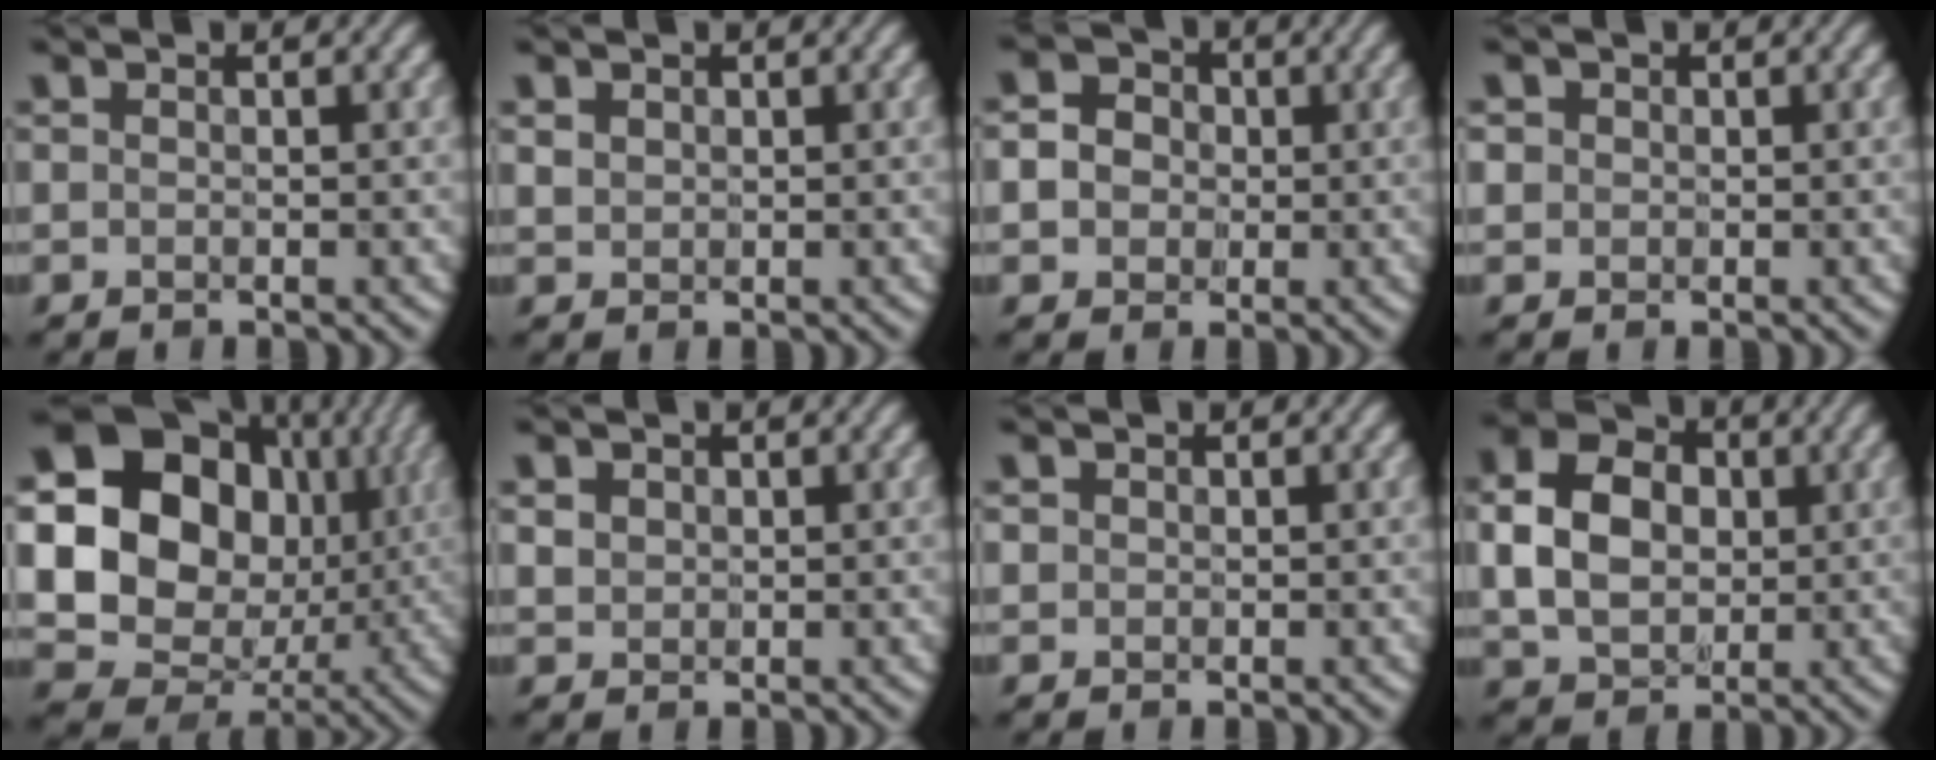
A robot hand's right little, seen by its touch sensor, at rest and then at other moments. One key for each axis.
{"total": 1.1, "fx": 0.6, "fy": 0.9, "fz": 0.3, "tx": -0.015, "ty": -0.004, "tz": 0.019}
{"total": 4.5, "fx": 0.5, "fy": 3.9, "fz": 2.0, "tx": -0.046, "ty": 0.019, "tz": -0.001}
{"total": 0.8, "fx": 0.0, "fy": 0.8, "fz": -0.1, "tx": -0.001, "ty": -0.004, "tz": 0.004}
{"total": 20.1, "fx": 2.6, "fy": 17.2, "fz": 10.0, "tx": -0.203, "ty": 0.007, "tz": 0.038}
{"total": 1.4, "fx": 0.5, "fy": 1.2, "fz": 0.4, "tx": -0.020, "ty": -0.007, "tz": 0.018}
{"total": 0.5, "fx": 0.2, "fy": 0.5, "fz": -0.1, "tx": -0.004, "ty": 0.001, "tz": 0.008}
{"total": 6.7, "fx": 0.2, "fy": 5.2, "fz": 4.3, "tx": -0.098, "ty": 0.006, "tz": 0.001}